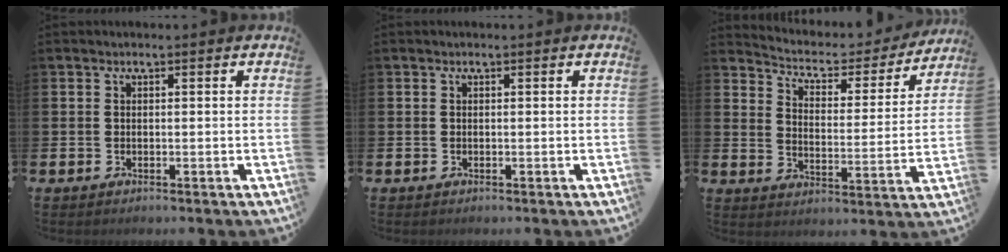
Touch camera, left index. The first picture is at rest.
{"total": 0.0}
{"total": 5.1, "force": [4.7, 1.7, 1.1], "torque": [-0.044, -0.042, 0.074]}